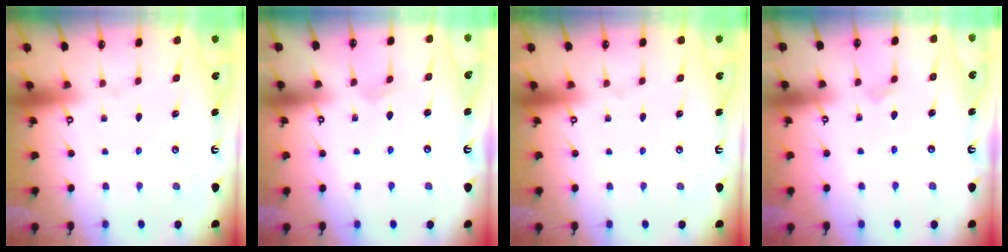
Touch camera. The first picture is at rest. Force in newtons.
{"total": 3.3, "press": 3.2, "slide": 0.4}
{"total": 0.0}
{"total": 4.0, "press": 4.0, "slide": 0.3}